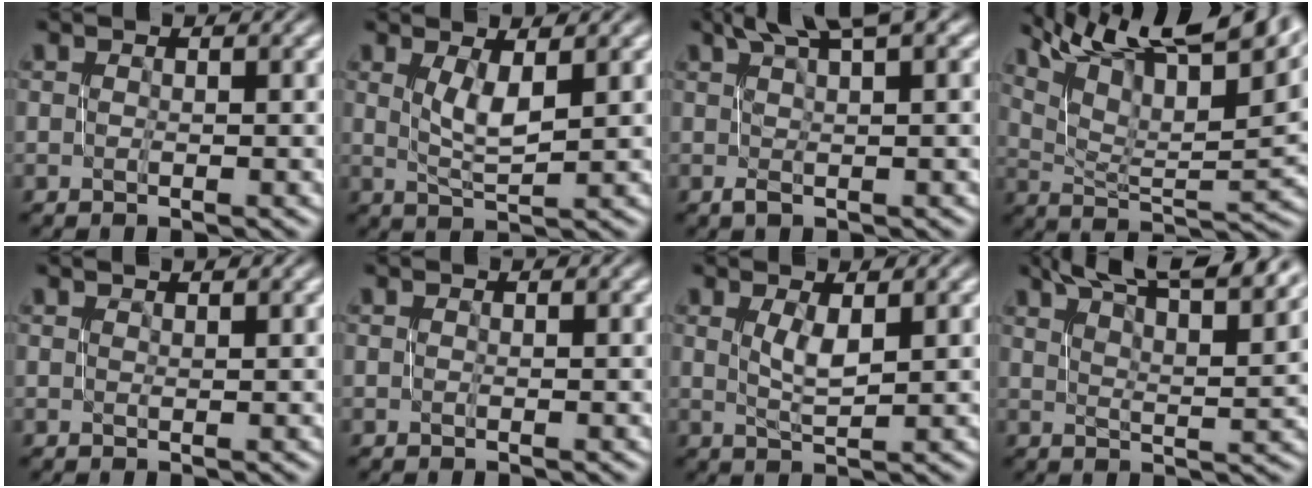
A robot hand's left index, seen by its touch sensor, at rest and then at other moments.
{"total": 2.8, "force": [0.9, 0.8, 2.5], "torque": [-0.050, -0.001, 0.022]}
{"total": 4.2, "force": [2.1, 0.7, 3.5], "torque": [-0.056, 0.009, 0.032]}
{"total": 15.4, "force": [10.9, 4.2, 10.1], "torque": [-0.166, 0.018, 0.170]}
{"total": 0.5, "force": [0.4, 0.0, 0.3], "torque": [-0.002, 0.004, 0.007]}
{"total": 0.0}
{"total": 2.1, "force": [0.8, 0.6, 1.9], "torque": [-0.040, 0.001, 0.018]}
{"total": 12.7, "force": [9.7, 3.1, 7.6], "torque": [-0.096, 0.026, 0.111]}